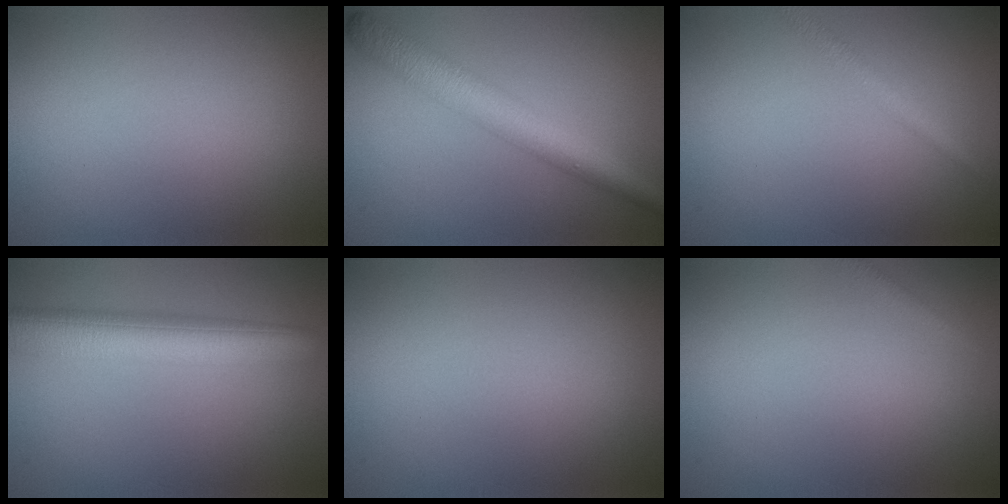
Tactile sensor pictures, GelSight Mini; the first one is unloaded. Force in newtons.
{"total": 5.4, "press": 5.4, "slide": 0.1}
{"total": 1.6, "press": 1.6, "slide": 0.0}
{"total": 7.5, "press": 7.5, "slide": 0.1}
{"total": 0.0}
{"total": 0.9, "press": 0.9, "slide": 0.0}